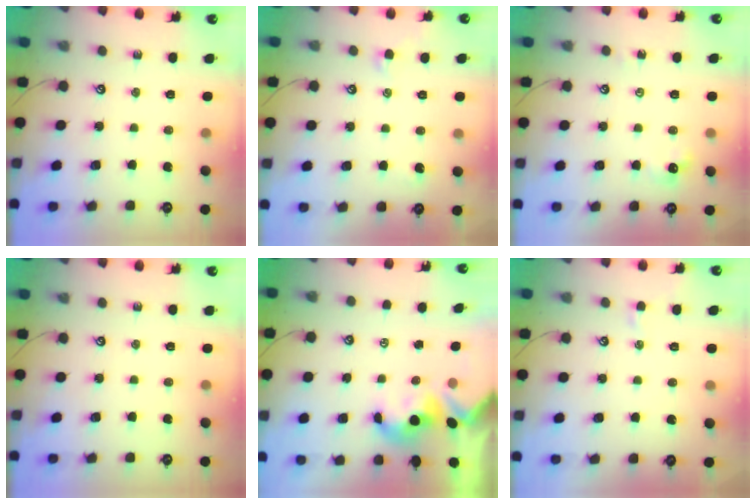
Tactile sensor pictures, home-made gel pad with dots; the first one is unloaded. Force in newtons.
{"total": 1.0, "press": 0.9, "slide": 0.6}
{"total": 5.2, "press": 5.2, "slide": 0.8}
{"total": 0.0}
{"total": 2.1, "press": 1.9, "slide": 0.7}
{"total": 0.7, "press": 0.6, "slide": 0.5}